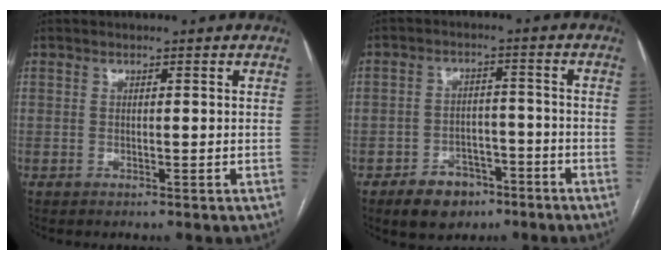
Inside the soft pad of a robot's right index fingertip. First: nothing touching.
{"total": 6.9, "force": [-4.3, 4.5, 2.8], "torque": [-0.045, 0.010, -0.061]}